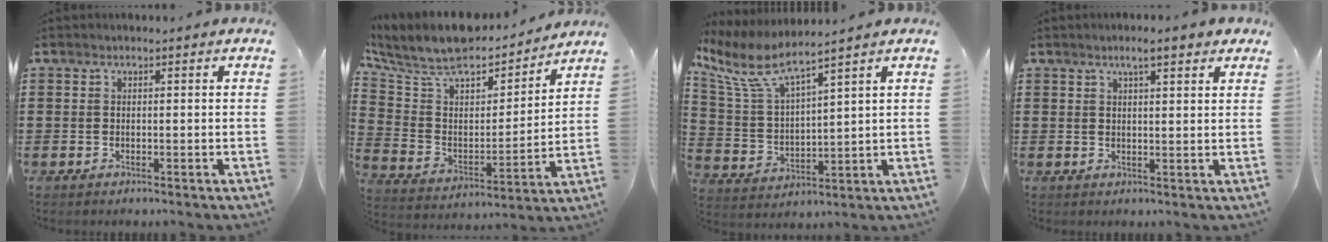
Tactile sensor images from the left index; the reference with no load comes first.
{"total": 10.2, "force": [9.0, 2.9, 3.7], "torque": [-0.118, -0.064, 0.158]}
{"total": 6.9, "force": [5.4, 1.4, 4.1], "torque": [-0.113, -0.032, 0.089]}
{"total": 3.8, "force": [2.7, 0.5, 2.6], "torque": [-0.057, 0.005, 0.045]}